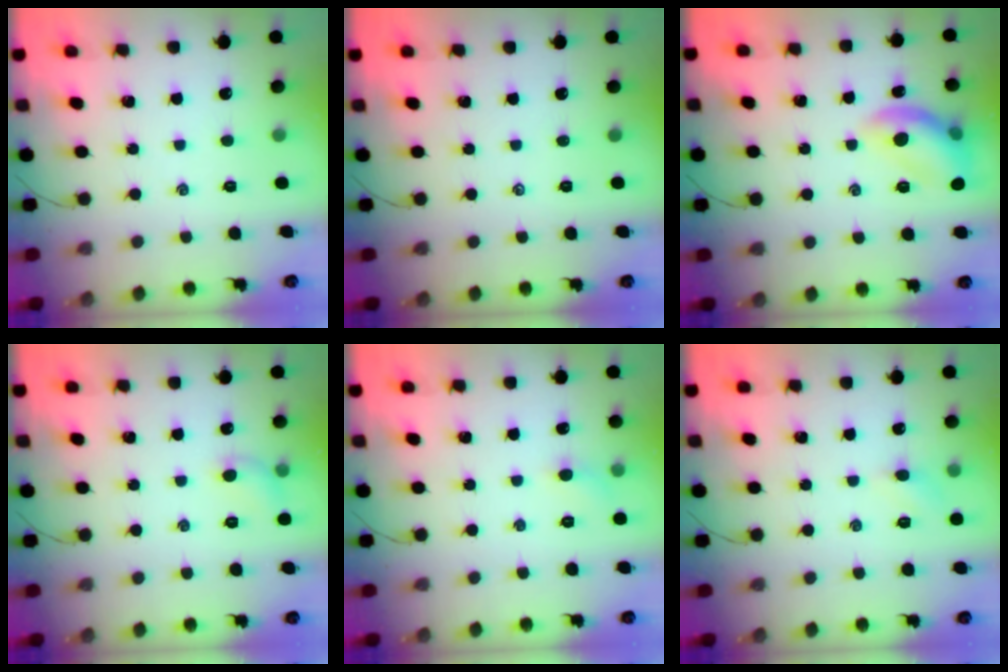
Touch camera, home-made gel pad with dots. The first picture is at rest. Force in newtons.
{"total": 0.0}
{"total": 12.4, "press": 12.4, "slide": 0.4}
{"total": 5.5, "press": 5.4, "slide": 1.1}
{"total": 4.6, "press": 4.4, "slide": 1.6}
{"total": 4.8, "press": 4.6, "slide": 1.4}